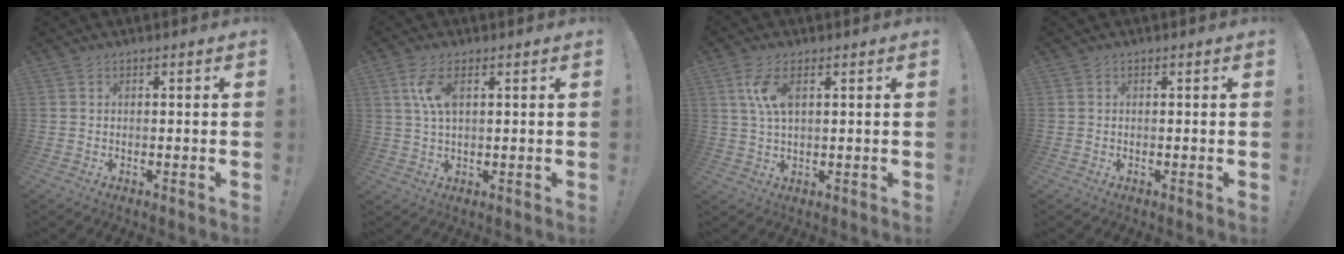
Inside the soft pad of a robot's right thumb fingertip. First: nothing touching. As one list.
[{"total": 6.8, "force": [2.0, 2.9, 5.8], "torque": [-0.119, -0.002, 0.032]}, {"total": 7.1, "force": [2.3, 2.9, 6.1], "torque": [-0.126, -0.003, 0.037]}, {"total": 0.0}]